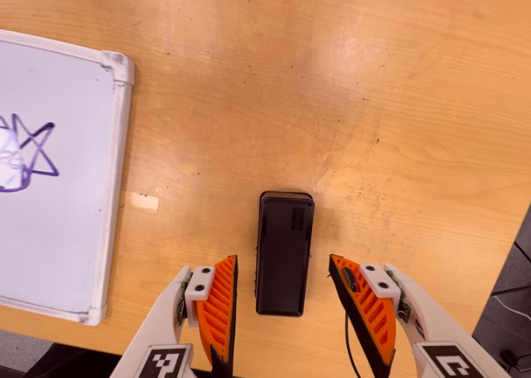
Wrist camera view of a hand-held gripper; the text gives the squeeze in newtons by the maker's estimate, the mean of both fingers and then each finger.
{"total": 0.0}